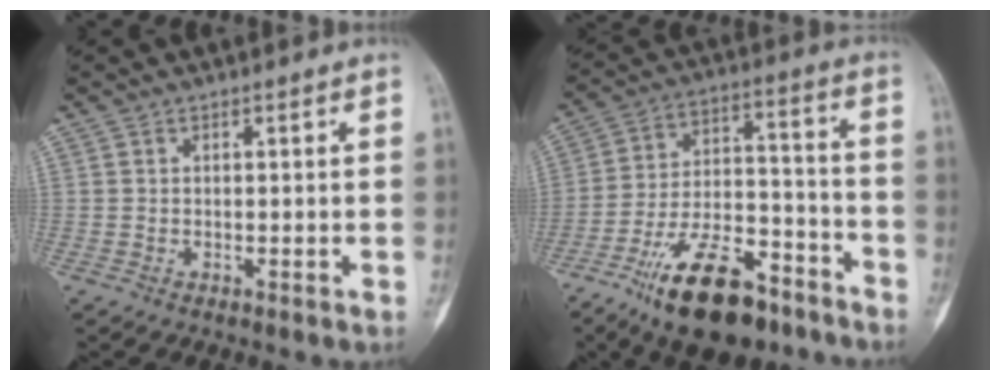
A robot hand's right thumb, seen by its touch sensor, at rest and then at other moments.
{"total": 19.4, "force": [-12.5, 8.2, 12.4], "torque": [-0.207, 0.079, -0.212]}